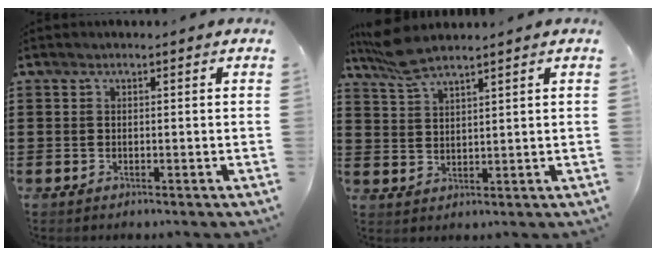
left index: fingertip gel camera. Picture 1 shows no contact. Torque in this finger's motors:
{"motor_torque": [0.26, -0.32, 0.13, 0.04]}